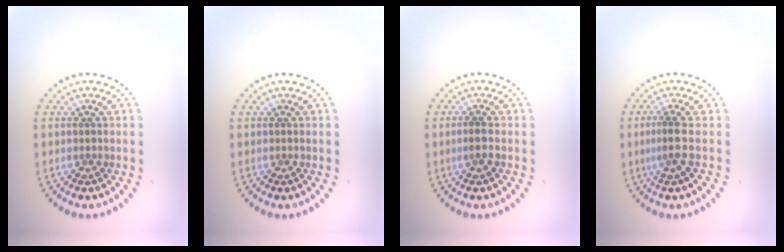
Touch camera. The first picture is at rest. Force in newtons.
{"total": 0.0}
{"total": 1.1, "press": 1.0, "slide": 0.4}
{"total": 1.7, "press": 1.1, "slide": 1.3}